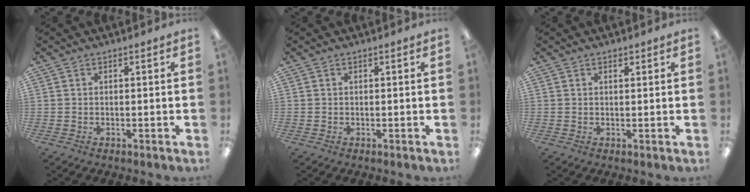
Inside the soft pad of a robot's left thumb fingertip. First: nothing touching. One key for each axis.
{"total": 0.0}
{"total": 0.8, "fx": 0.7, "fy": 0.3, "fz": 0.2, "tx": 0.003, "ty": -0.003, "tz": 0.011}